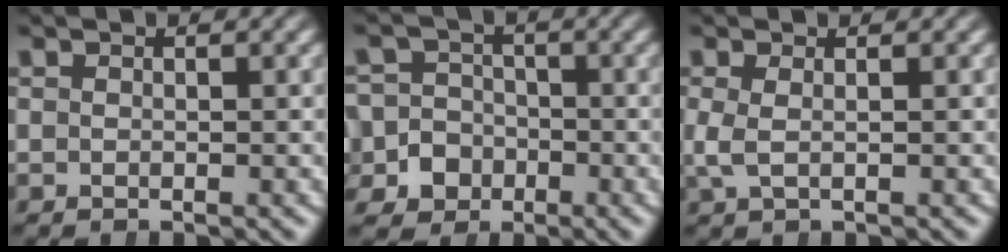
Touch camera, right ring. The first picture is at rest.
{"total": 7.9, "force": [-3.4, 6.9, 2.1], "torque": [-0.036, -0.031, -0.056]}
{"total": 1.5, "force": [0.1, 0.5, 1.4], "torque": [-0.040, -0.007, 0.010]}